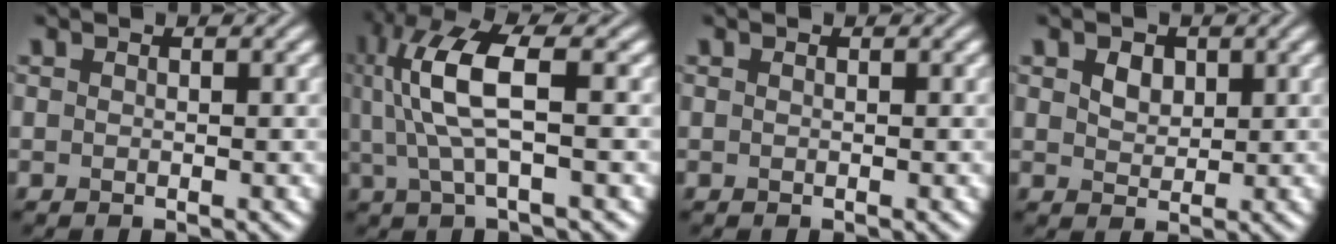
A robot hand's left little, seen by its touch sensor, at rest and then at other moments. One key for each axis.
{"total": 7.5, "fx": 1.2, "fy": 2.2, "fz": 7.0, "tx": -0.159, "ty": 0.008, "tz": 0.023}
{"total": 0.0}
{"total": 2.0, "fx": 0.9, "fy": 1.4, "fz": 1.1, "tx": -0.024, "ty": 0.001, "tz": 0.016}